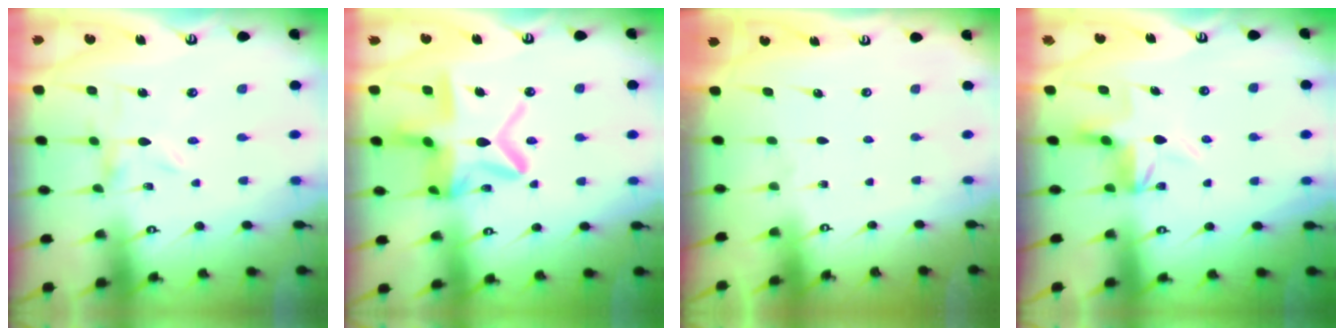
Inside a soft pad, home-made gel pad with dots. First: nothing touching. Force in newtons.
{"total": 17.7, "press": 17.6, "slide": 1.6}
{"total": 0.0}
{"total": 6.2, "press": 5.8, "slide": 2.2}